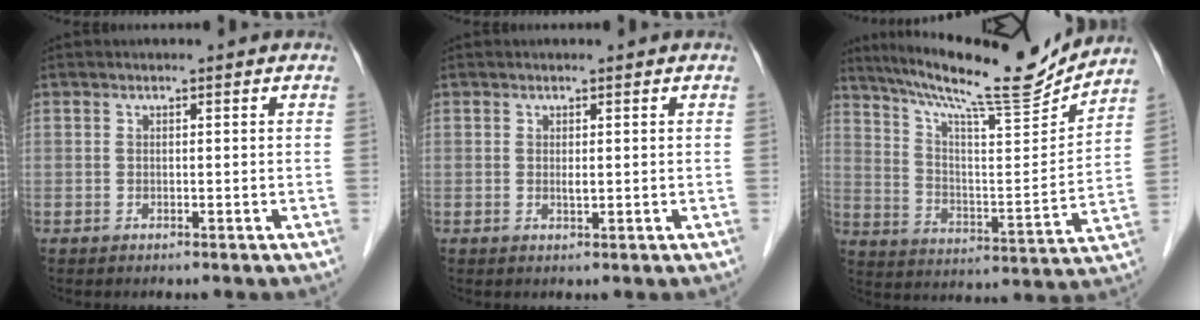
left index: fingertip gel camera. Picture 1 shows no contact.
{"total": 0.7, "force": [-0.1, 0.1, 0.7], "torque": [-0.016, -0.006, 0.000]}
{"total": 19.0, "force": [17.1, 0.3, 8.4], "torque": [-0.149, -0.026, 0.267]}